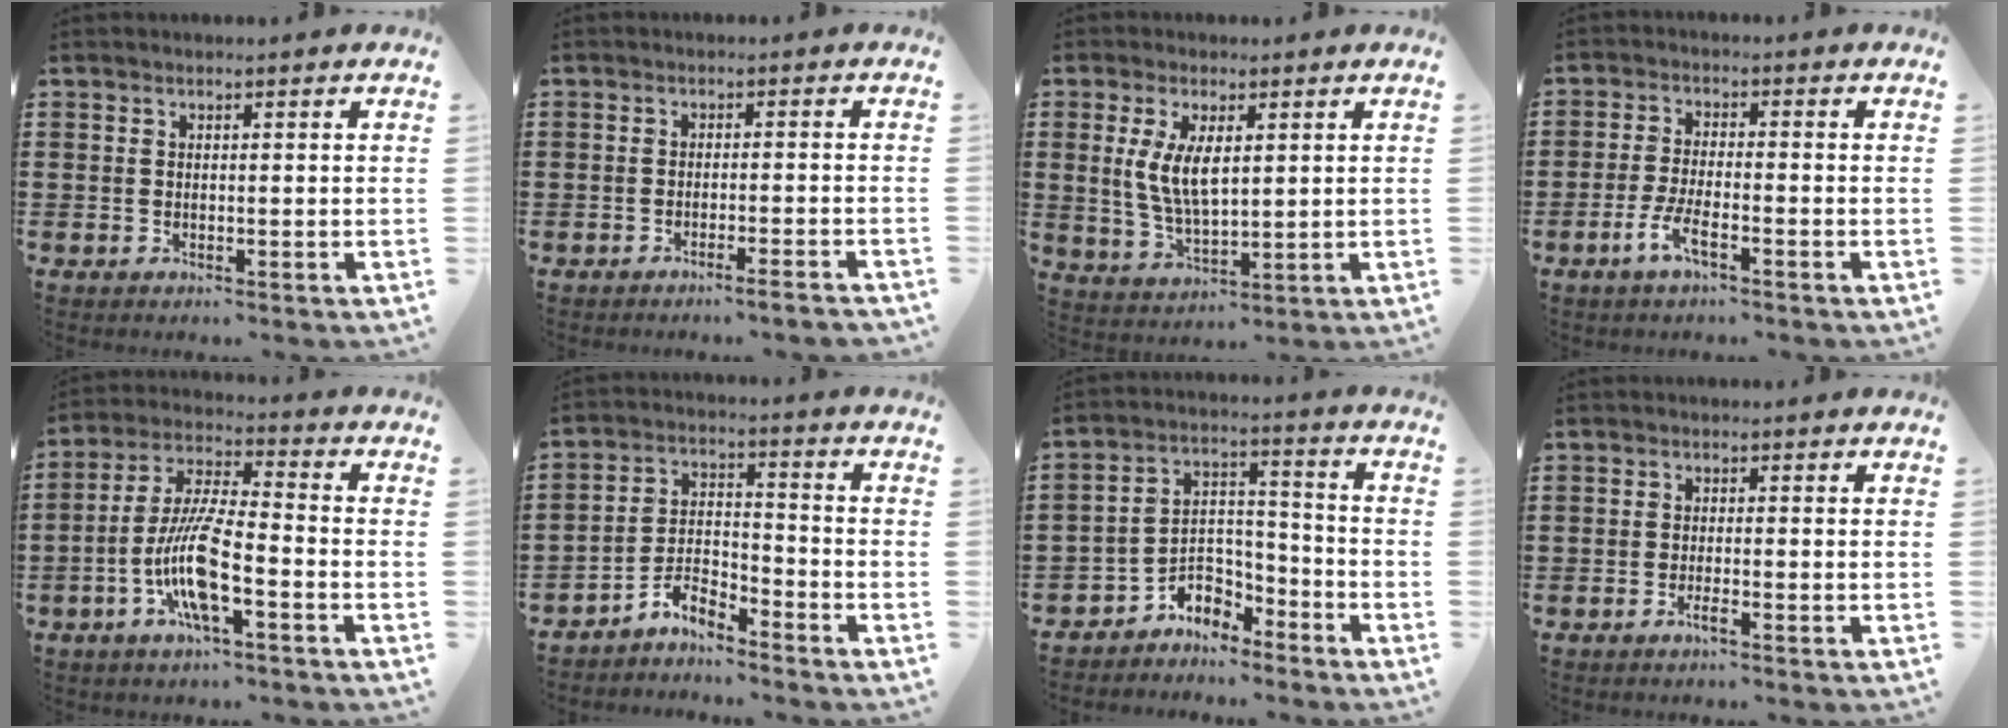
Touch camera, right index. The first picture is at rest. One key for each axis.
{"total": 2.2, "fx": -1.8, "fy": -0.3, "fz": 1.2, "tx": -0.018, "ty": -0.001, "tz": -0.035}
{"total": 6.6, "fx": 1.2, "fy": 3.0, "fz": 5.8, "tx": -0.123, "ty": 0.004, "tz": 0.020}
{"total": 4.3, "fx": -2.5, "fy": 0.7, "fz": 3.4, "tx": -0.078, "ty": -0.005, "tz": -0.051}
{"total": 10.2, "fx": -4.0, "fy": 2.3, "fz": 9.2, "tx": -0.206, "ty": -0.011, "tz": -0.081}
{"total": 4.9, "fx": -4.6, "fy": 0.9, "fz": 1.2, "tx": -0.032, "ty": 0.008, "tz": -0.096}
{"total": 4.8, "fx": -4.1, "fy": 2.5, "fz": 0.6, "tx": -0.026, "ty": 0.003, "tz": -0.088}
{"total": 1.6, "fx": -1.0, "fy": 0.2, "fz": 1.2, "tx": -0.021, "ty": -0.002, "tz": -0.018}